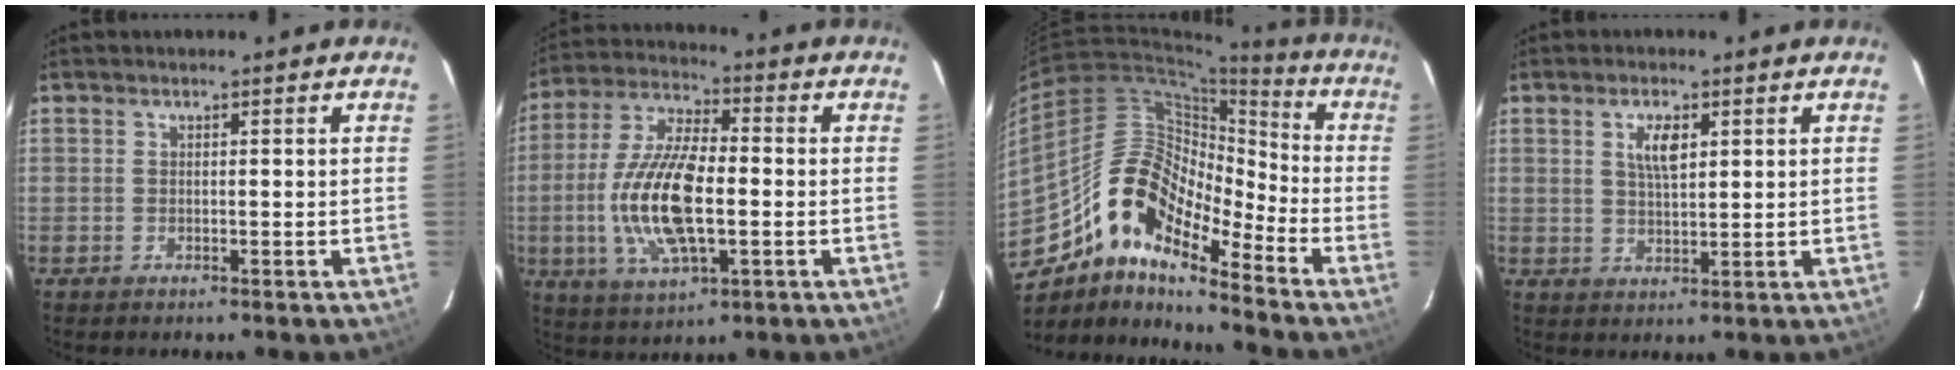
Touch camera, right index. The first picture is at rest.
{"total": 16.1, "force": [-2.5, 6.0, 14.8], "torque": [-0.306, -0.002, -0.048]}
{"total": 15.3, "force": [-10.7, 5.2, 9.6], "torque": [-0.158, 0.012, -0.220]}
{"total": 4.4, "force": [1.7, 1.9, 3.7], "torque": [-0.066, 0.004, 0.032]}